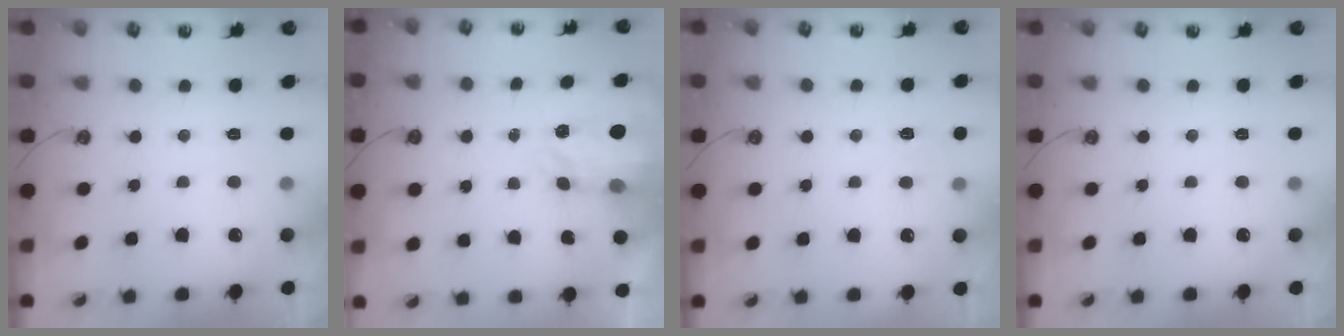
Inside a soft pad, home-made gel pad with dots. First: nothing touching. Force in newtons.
{"total": 3.7, "press": 3.7, "slide": 0.5}
{"total": 5.3, "press": 5.2, "slide": 0.5}
{"total": 0.0}